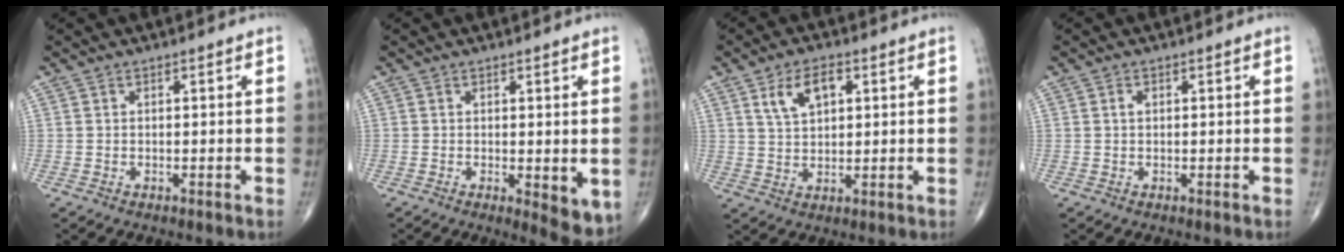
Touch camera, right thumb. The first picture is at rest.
{"total": 5.6, "force": [-0.7, 1.9, 5.2], "torque": [-0.061, -0.016, -0.006]}
{"total": 7.0, "force": [2.9, 3.9, 5.1], "torque": [-0.080, -0.003, 0.055]}
{"total": 0.8, "force": [0.2, 0.5, 0.5], "torque": [-0.009, 0.002, 0.002]}